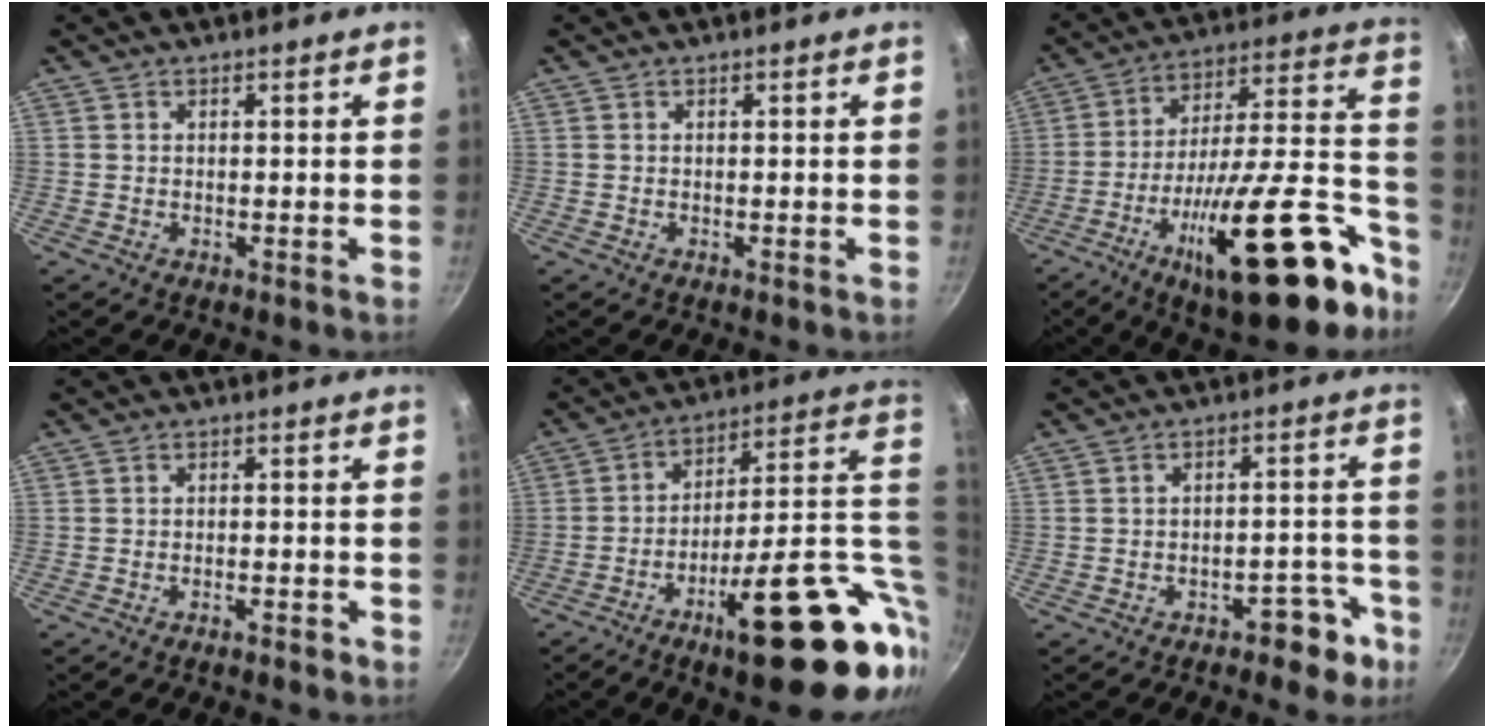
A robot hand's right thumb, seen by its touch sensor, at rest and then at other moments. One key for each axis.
{"total": 0.0}
{"total": 30.2, "fx": -15.0, "fy": 10.2, "fz": 24.1, "tx": -0.309, "ty": 0.077, "tz": -0.233}
{"total": 1.8, "fx": -1.4, "fy": 0.4, "fz": 1.1, "tx": -0.018, "ty": 0.015, "tz": -0.018}
{"total": 30.1, "fx": -6.4, "fy": 10.2, "fz": 27.6, "tx": -0.350, "ty": 0.008, "tz": -0.089}
{"total": 7.0, "fx": -4.3, "fy": 3.6, "fz": 4.1, "tx": -0.014, "ty": 0.057, "tz": -0.042}